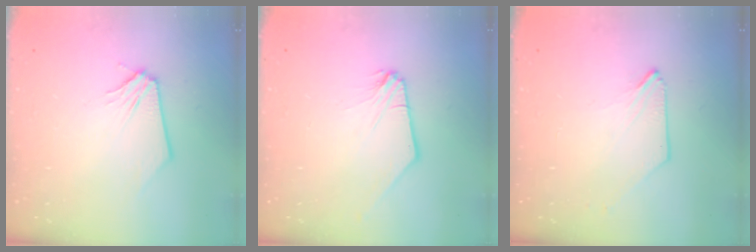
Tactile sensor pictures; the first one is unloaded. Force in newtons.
{"total": 0.0}
{"total": 0.7, "press": 0.7, "slide": 0.2}